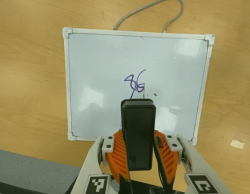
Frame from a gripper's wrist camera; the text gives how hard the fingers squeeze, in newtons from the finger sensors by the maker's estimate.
{"total": 8.0, "left": 6.3, "right": 9.7}